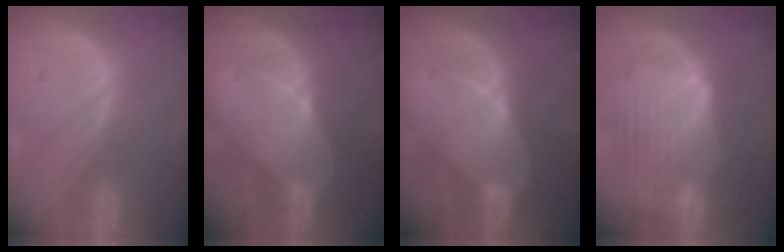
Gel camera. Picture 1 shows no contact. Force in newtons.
{"total": 6.9, "press": 6.6, "slide": 2.1}
{"total": 7.4, "press": 6.9, "slide": 2.8}
{"total": 10.5, "press": 9.2, "slide": 5.1}